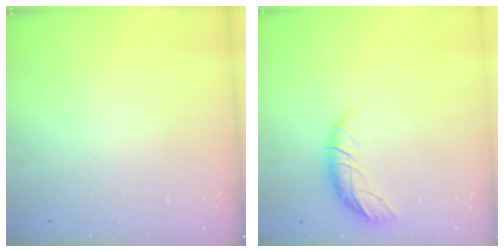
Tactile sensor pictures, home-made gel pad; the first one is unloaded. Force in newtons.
{"total": 9.1, "press": 9.0, "slide": 1.2}